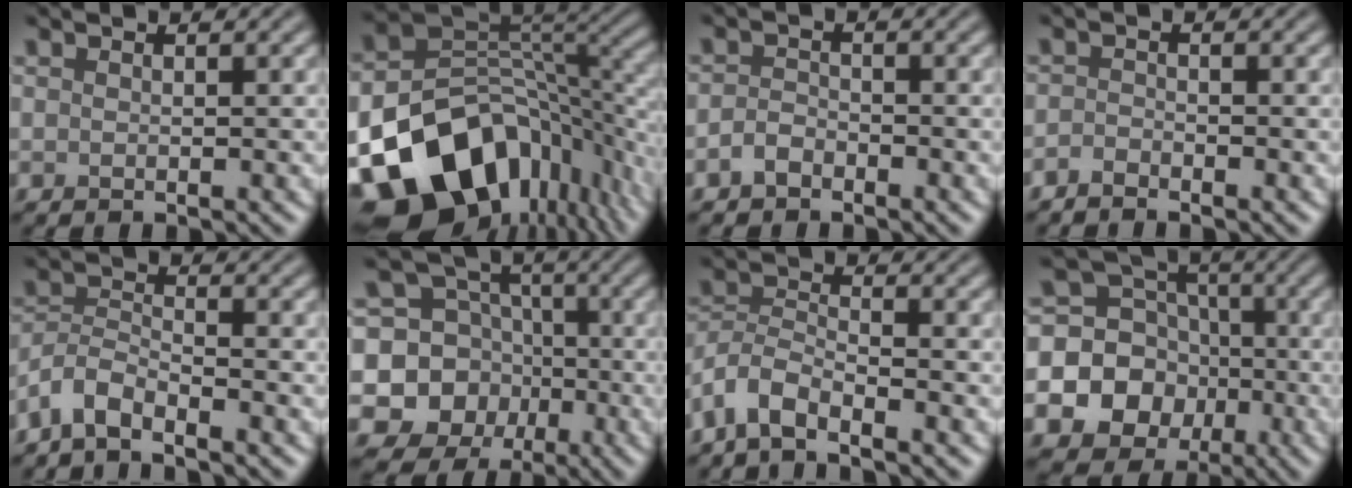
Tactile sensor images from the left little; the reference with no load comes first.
{"total": 17.1, "force": [-8.2, 11.1, 10.0], "torque": [-0.197, -0.022, -0.124]}
{"total": 1.5, "force": [-1.1, 0.8, 0.5], "torque": [-0.011, 0.005, -0.026]}
{"total": 1.1, "force": [-1.1, 0.3, 0.3], "torque": [-0.007, 0.000, -0.026]}
{"total": 3.2, "force": [-2.7, 1.0, 1.6], "torque": [-0.032, 0.003, -0.065]}
{"total": 13.0, "force": [-3.7, 12.2, 2.7], "torque": [-0.081, -0.020, -0.068]}
{"total": 4.0, "force": [-3.1, 1.3, 2.1], "torque": [-0.041, 0.001, -0.071]}
{"total": 17.3, "force": [-5.3, 16.0, 3.8], "torque": [-0.127, -0.031, -0.098]}